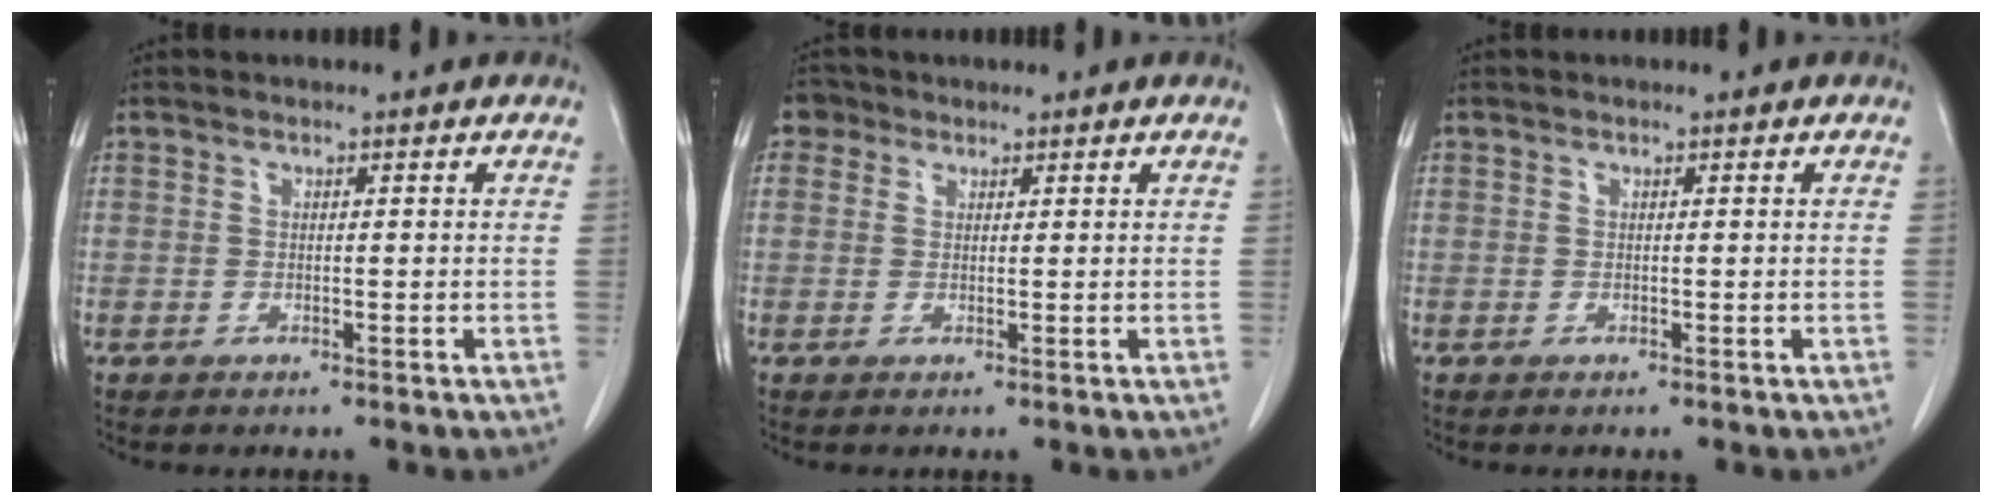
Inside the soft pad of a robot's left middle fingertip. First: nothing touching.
{"total": 2.4, "force": [1.3, 1.9, 0.4], "torque": [-0.005, 0.009, 0.019]}
{"total": 0.0}